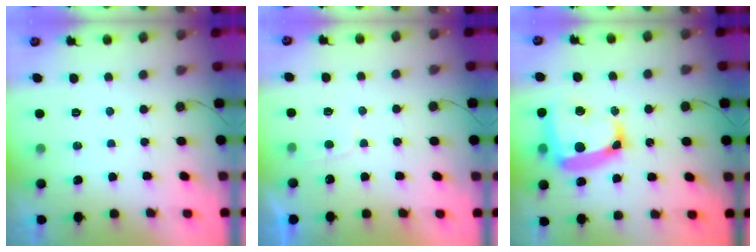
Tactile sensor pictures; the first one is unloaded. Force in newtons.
{"total": 2.5, "press": 2.5, "slide": 0.3}
{"total": 16.5, "press": 16.4, "slide": 2.1}